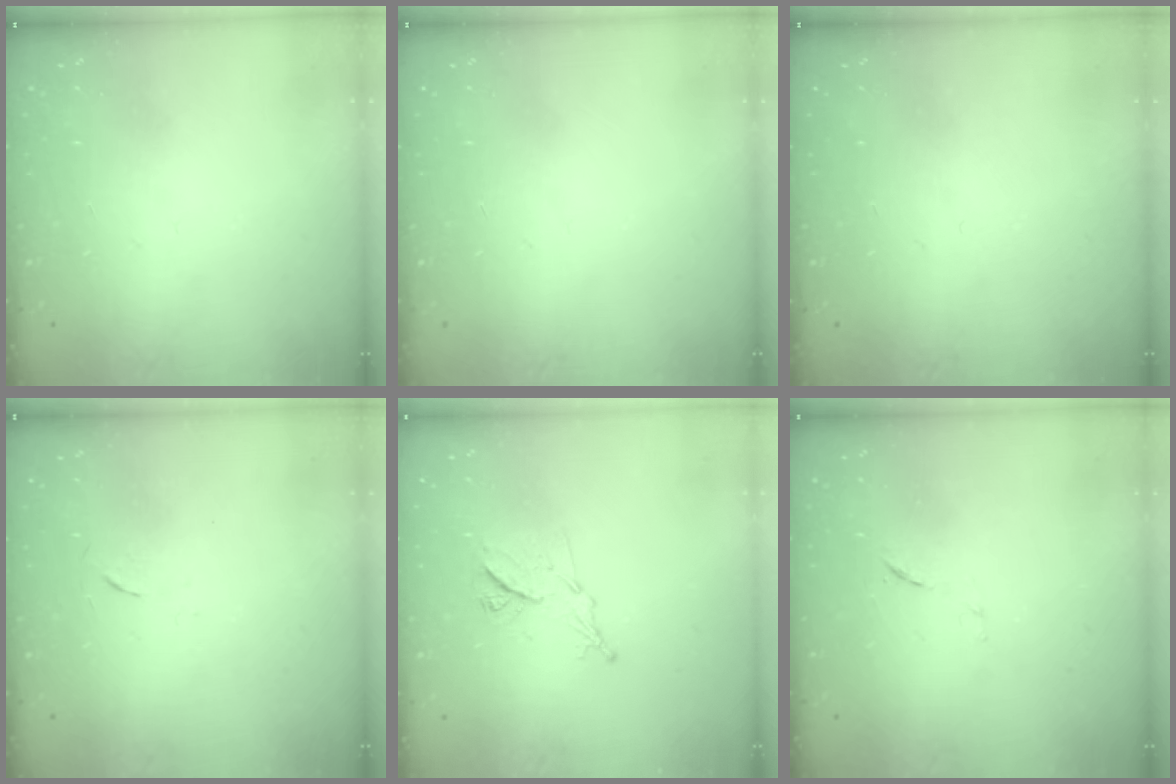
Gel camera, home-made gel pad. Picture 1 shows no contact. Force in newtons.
{"total": 0.0}
{"total": 0.0}
{"total": 3.7, "press": 3.4, "slide": 1.3}
{"total": 8.6, "press": 8.6, "slide": 0.7}
{"total": 7.8, "press": 7.7, "slide": 0.6}